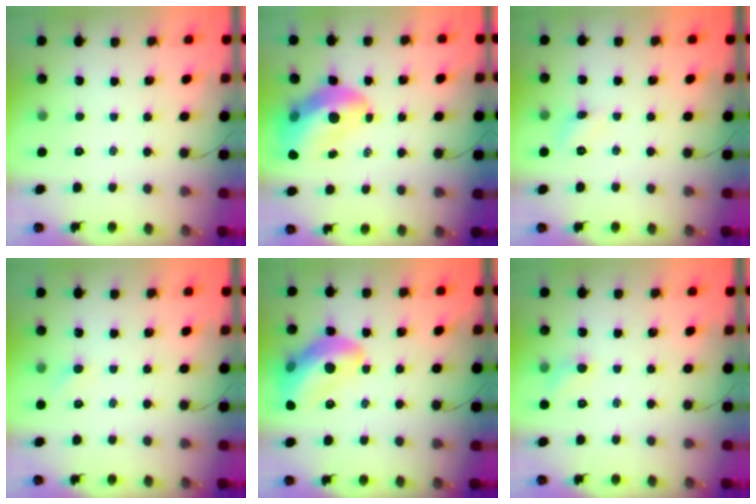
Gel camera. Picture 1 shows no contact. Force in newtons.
{"total": 13.3, "press": 12.6, "slide": 4.0}
{"total": 5.1, "press": 4.8, "slide": 1.6}
{"total": 3.3, "press": 3.1, "slide": 1.0}
{"total": 15.3, "press": 15.2, "slide": 1.7}
{"total": 5.5, "press": 5.2, "slide": 1.7}